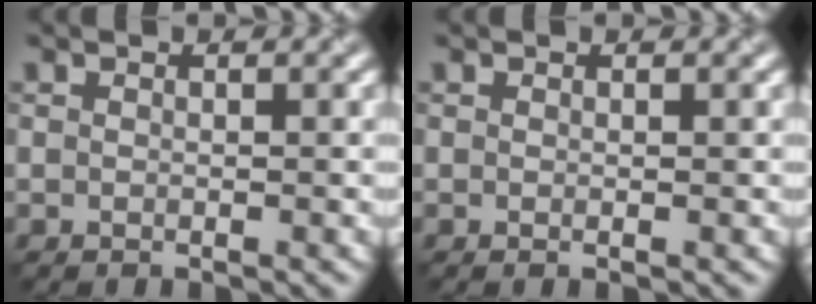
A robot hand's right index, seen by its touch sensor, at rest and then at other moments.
{"total": 0.0}